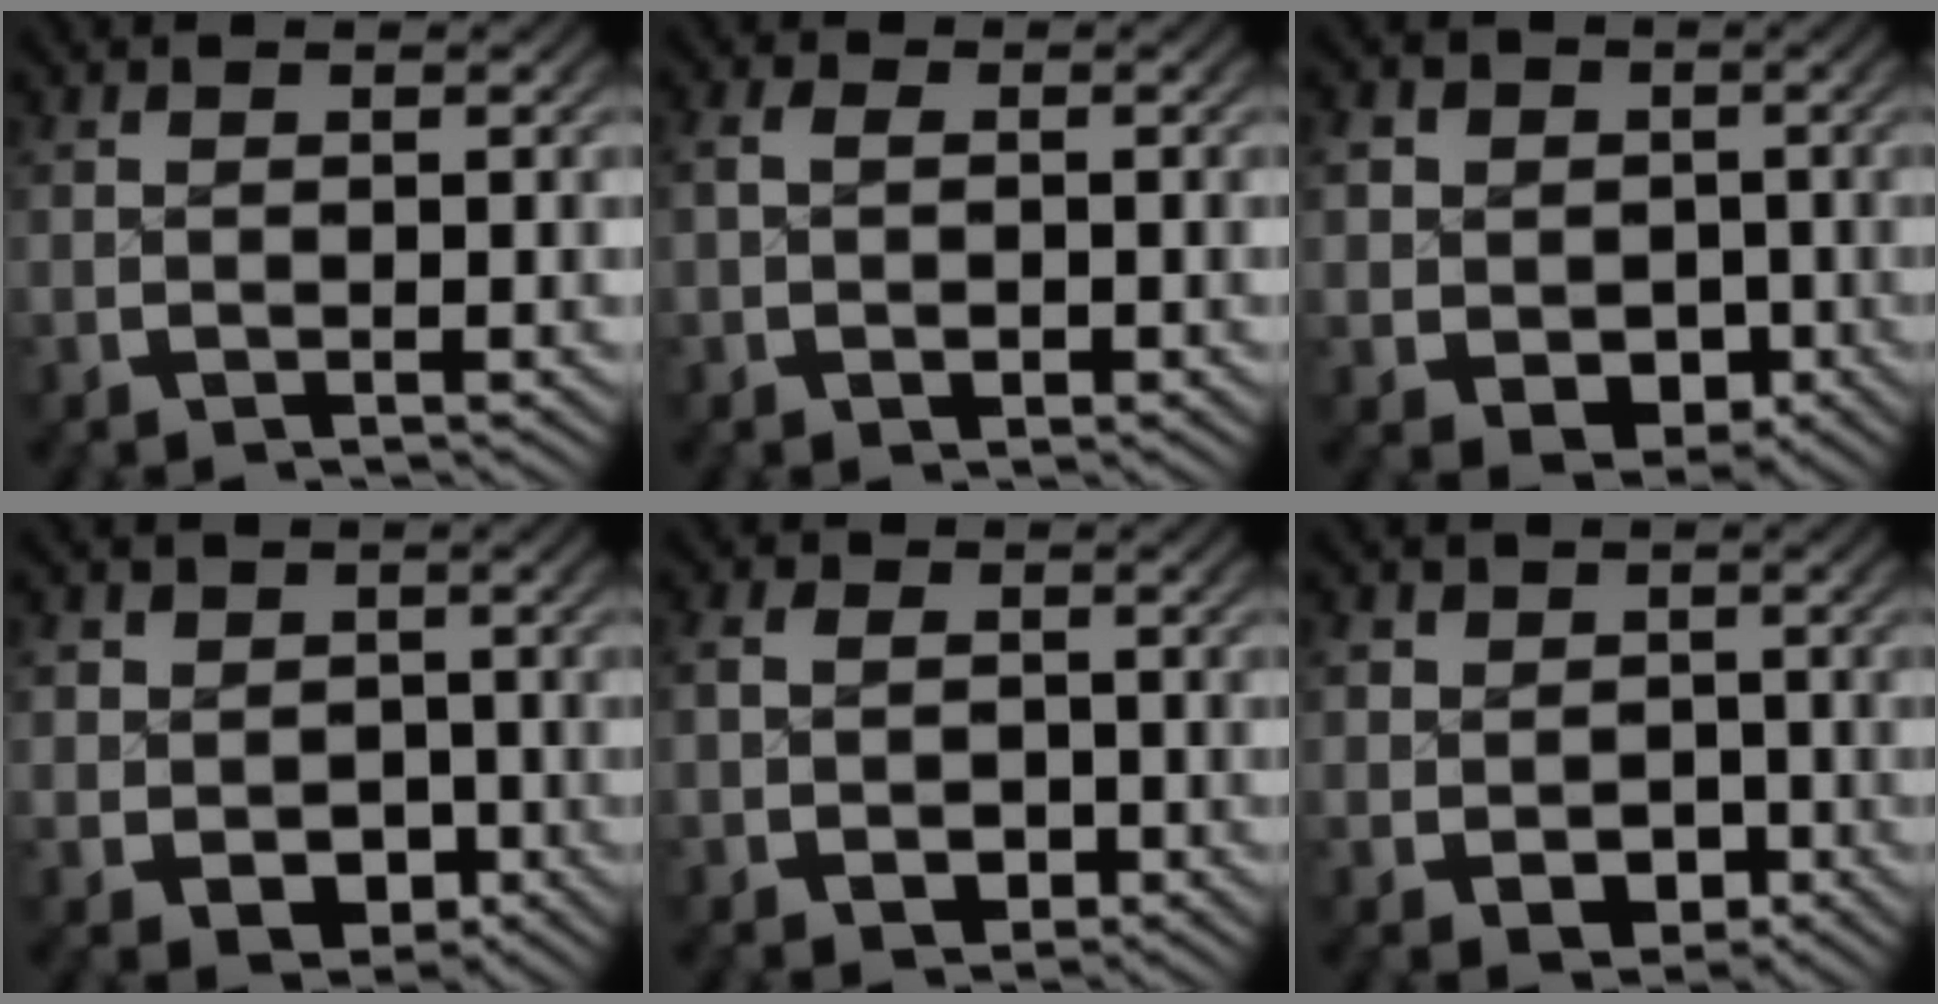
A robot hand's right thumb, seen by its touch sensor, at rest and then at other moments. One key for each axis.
{"total": 2.2, "fx": -0.1, "fy": 1.7, "fz": 1.4, "tx": -0.025, "ty": -0.004, "tz": 0.001}
{"total": 8.7, "fx": -0.5, "fy": 7.5, "fz": 4.4, "tx": -0.096, "ty": -0.036, "tz": 0.003}
{"total": 6.3, "fx": -0.7, "fy": 5.5, "fz": 3.0, "tx": -0.056, "ty": -0.025, "tz": -0.003}
{"total": 3.5, "fx": -0.5, "fy": 3.0, "fz": 1.7, "tx": -0.027, "ty": -0.008, "tz": -0.007}
{"total": 5.5, "fx": -0.7, "fy": 4.8, "fz": 2.6, "tx": -0.046, "ty": -0.021, "tz": -0.005}